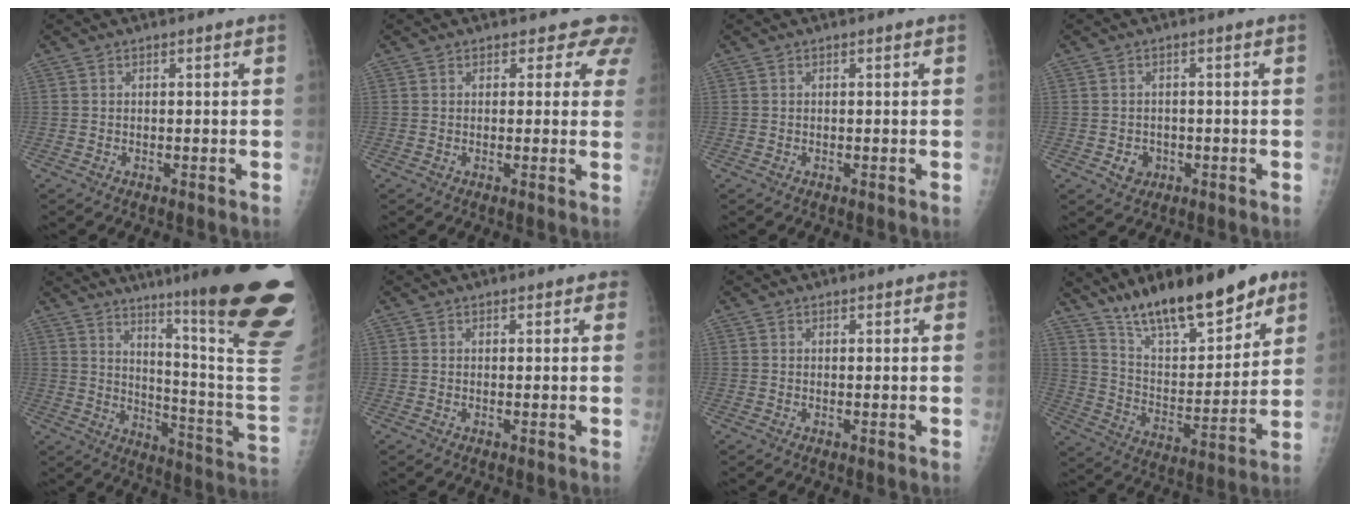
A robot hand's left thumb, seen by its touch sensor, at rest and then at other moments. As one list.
[{"total": 4.7, "force": [4.0, 2.5, 0.0], "torque": [0.043, -0.019, 0.019]}, {"total": 0.0}, {"total": 2.7, "force": [-0.8, 2.4, 1.0], "torque": [-0.003, 0.004, -0.006]}, {"total": 28.2, "force": [17.0, 2.2, 22.4], "torque": [-0.233, -0.107, 0.241]}, {"total": 1.3, "force": [1.0, 0.7, 0.3], "torque": [0.015, -0.002, 0.007]}, {"total": 0.9, "force": [0.8, 0.5, 0.3], "torque": [0.004, -0.003, 0.007]}, {"total": 20.8, "force": [14.8, 6.8, 12.9], "torque": [-0.162, -0.077, 0.252]}]